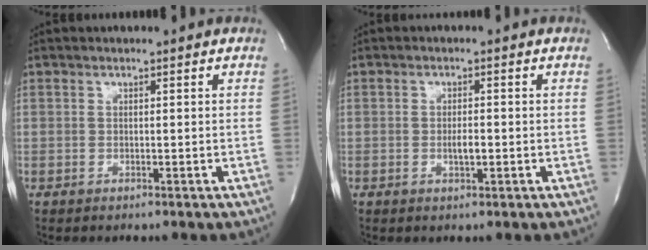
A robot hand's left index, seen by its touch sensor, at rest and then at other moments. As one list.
[{"total": 2.0, "force": [-0.5, 0.6, 1.9], "torque": [-0.036, 0.000, -0.007]}]